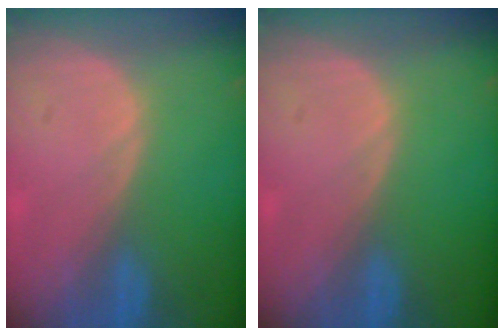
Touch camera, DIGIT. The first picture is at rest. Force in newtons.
{"total": 0.0}